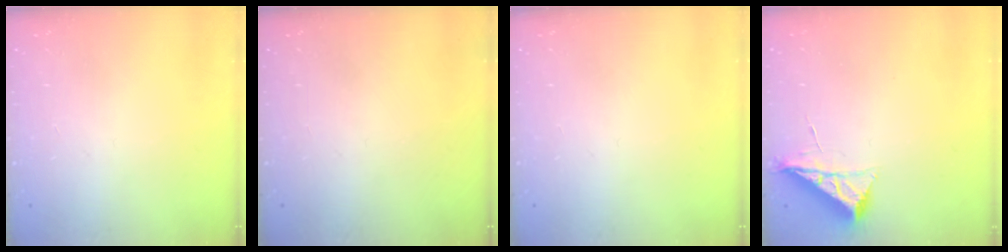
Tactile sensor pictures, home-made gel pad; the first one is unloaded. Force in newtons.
{"total": 0.0}
{"total": 0.0}
{"total": 6.3, "press": 6.2, "slide": 0.8}